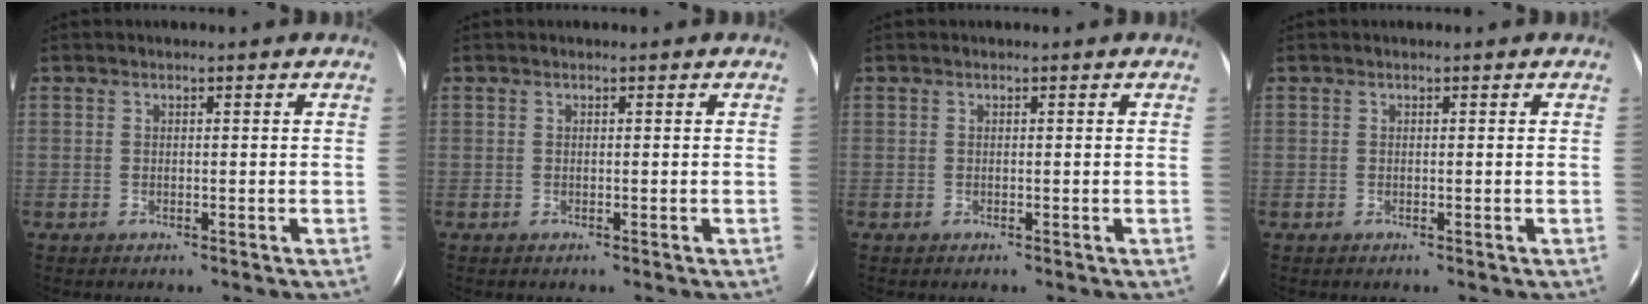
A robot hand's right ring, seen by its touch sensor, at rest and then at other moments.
{"total": 0.0}
{"total": 0.0}
{"total": 0.0}